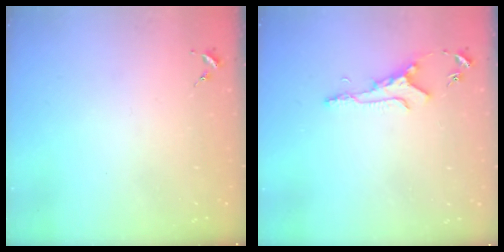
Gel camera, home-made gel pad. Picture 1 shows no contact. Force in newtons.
{"total": 5.8, "press": 5.7, "slide": 0.7}